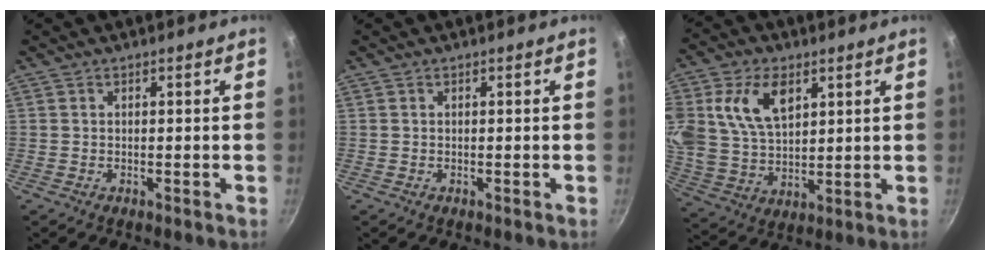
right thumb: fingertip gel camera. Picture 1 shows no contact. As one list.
[{"total": 0.0}, {"total": 14.7, "force": [5.3, 9.4, 10.0], "torque": [-0.177, -0.014, 0.106]}]